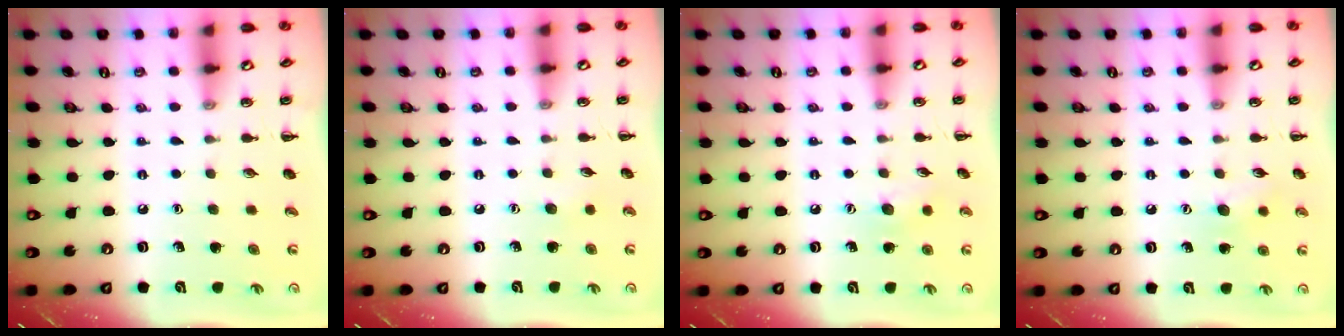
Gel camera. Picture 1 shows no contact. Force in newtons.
{"total": 3.6, "press": 3.5, "slide": 0.9}
{"total": 6.0, "press": 5.8, "slide": 1.2}
{"total": 7.0, "press": 6.8, "slide": 1.3}